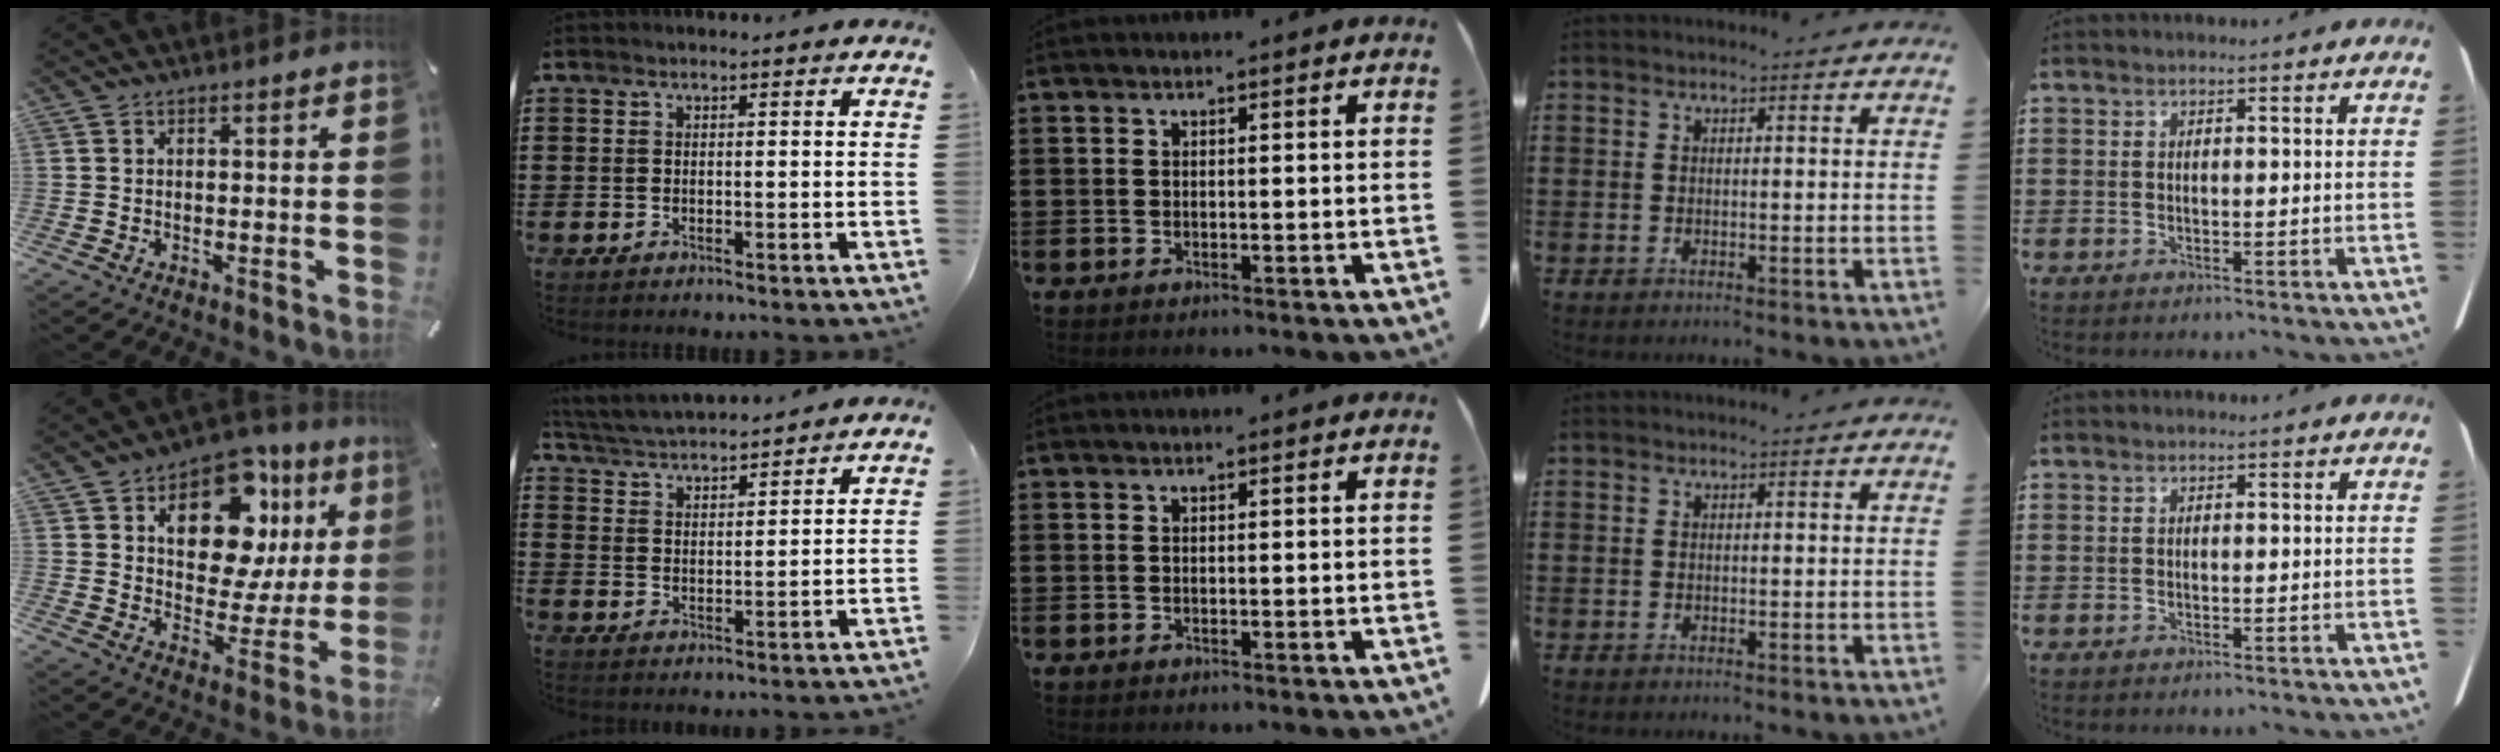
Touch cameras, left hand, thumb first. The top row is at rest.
{"thumb": {"total": 16.3, "force": [7.9, 9.7, 10.5], "torque": [-0.152, -0.043, 0.136]}, "index": {"total": 4.2, "force": [4.2, 0.1, 0.4], "torque": [-0.027, -0.023, 0.073]}}